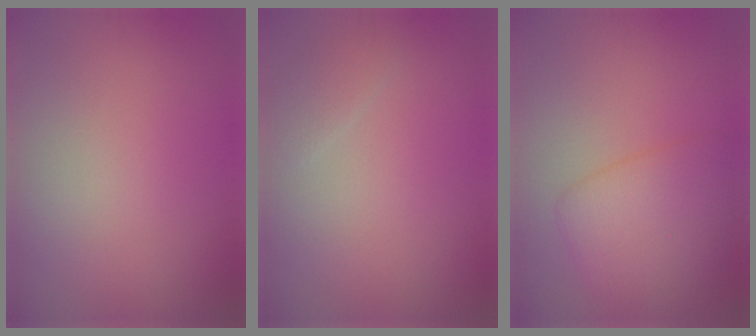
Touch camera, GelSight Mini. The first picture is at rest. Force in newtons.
{"total": 1.2, "press": 1.2, "slide": 0.1}
{"total": 4.9, "press": 4.9, "slide": 0.1}